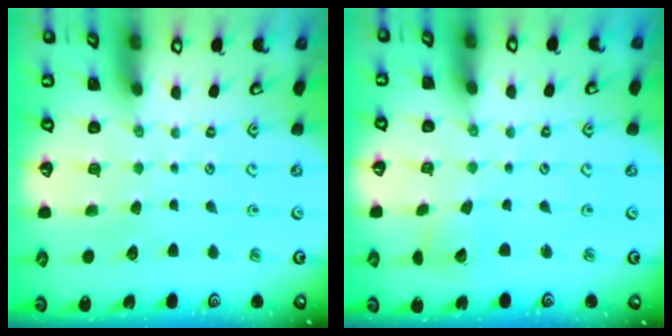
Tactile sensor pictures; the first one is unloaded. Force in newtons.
{"total": 2.2, "press": 2.2, "slide": 0.3}